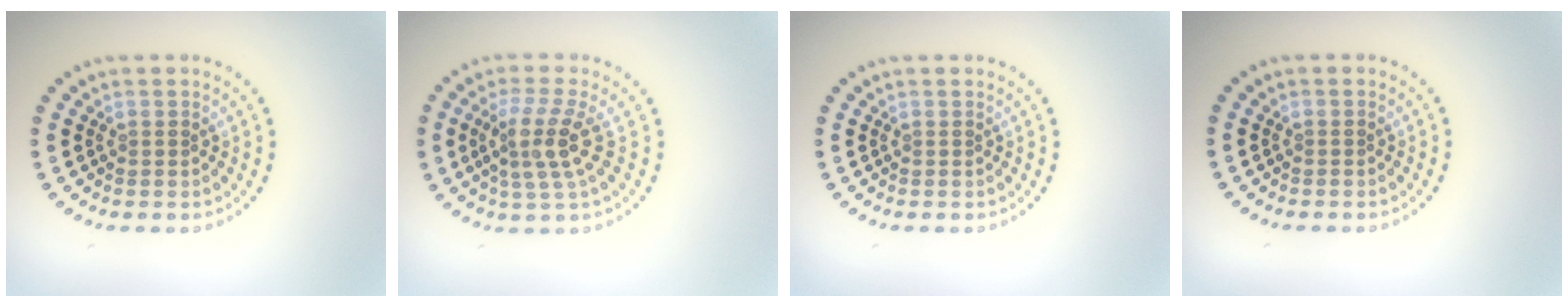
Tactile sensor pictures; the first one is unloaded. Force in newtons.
{"total": 3.6, "press": 2.9, "slide": 2.2}
{"total": 0.0}
{"total": 0.0}